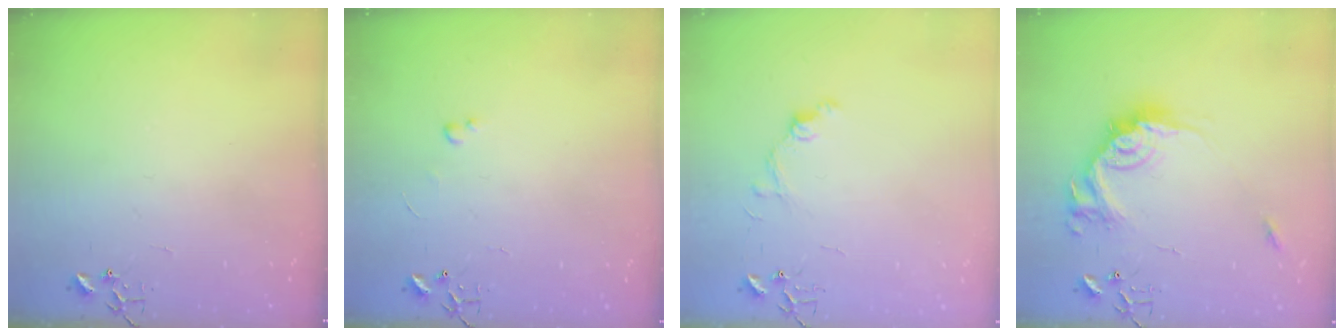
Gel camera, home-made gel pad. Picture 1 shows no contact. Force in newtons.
{"total": 2.4, "press": 2.3, "slide": 0.4}
{"total": 7.9, "press": 7.9, "slide": 0.7}
{"total": 16.6, "press": 16.6, "slide": 0.9}